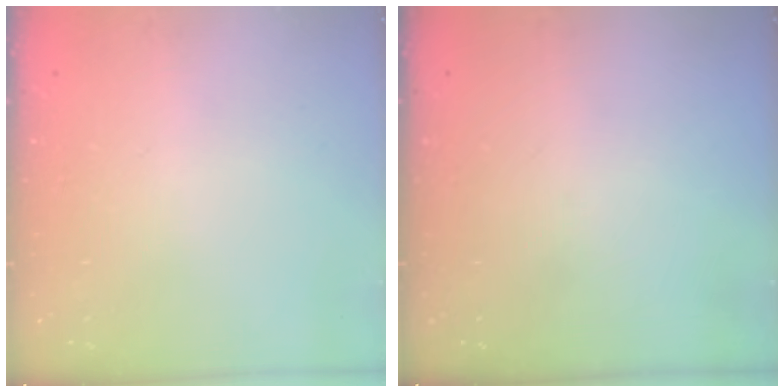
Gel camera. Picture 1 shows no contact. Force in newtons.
{"total": 0.0}